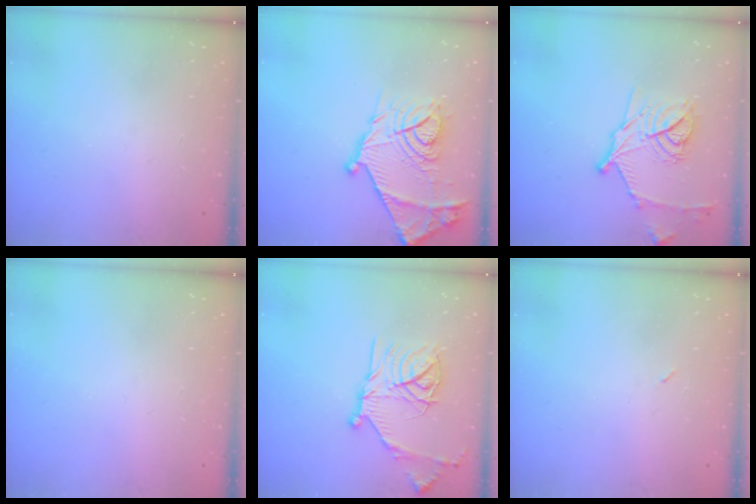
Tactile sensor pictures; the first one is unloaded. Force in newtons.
{"total": 23.5, "press": 23.5, "slide": 1.5}
{"total": 16.4, "press": 16.3, "slide": 1.0}
{"total": 0.0}
{"total": 19.9, "press": 19.8, "slide": 1.5}
{"total": 2.2, "press": 2.1, "slide": 0.9}